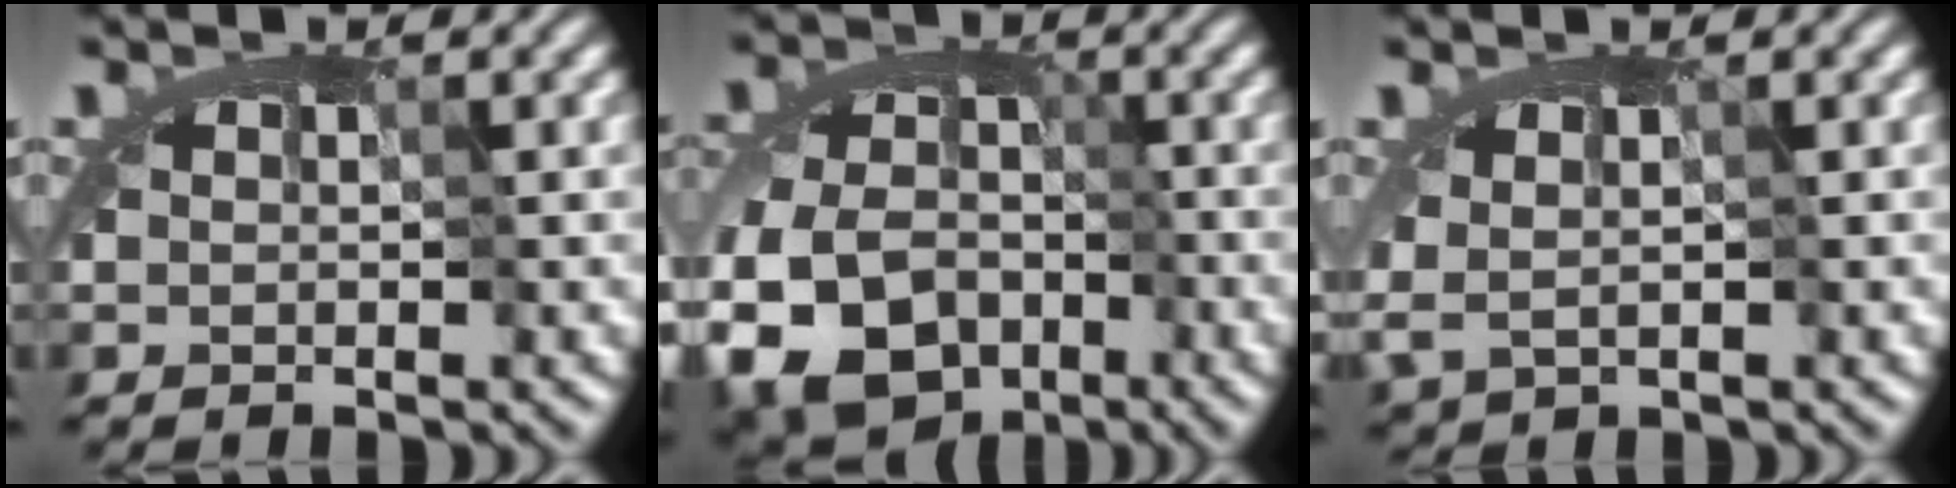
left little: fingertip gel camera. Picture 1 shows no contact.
{"total": 12.4, "force": [-6.5, 9.0, 5.4], "torque": [-0.093, -0.017, -0.133]}
{"total": 1.5, "force": [0.7, 0.7, 1.1], "torque": [-0.028, 0.000, 0.014]}